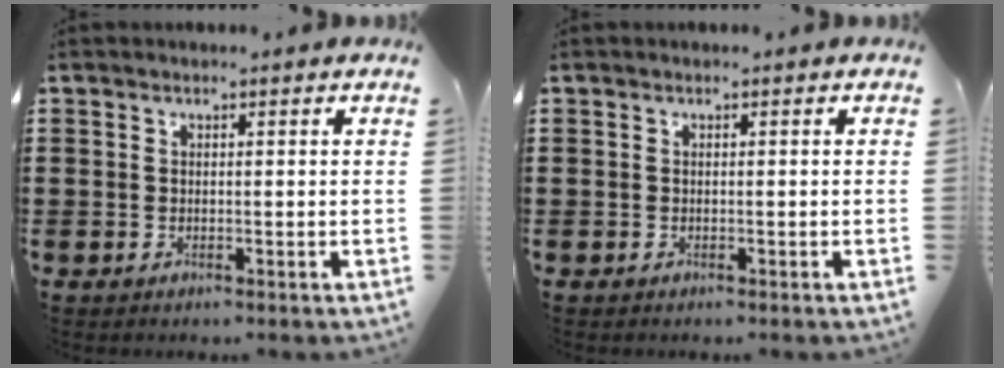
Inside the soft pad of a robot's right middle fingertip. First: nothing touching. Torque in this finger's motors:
{"motor_torque": [-0.56, 0.43, -0.02, -0.01]}